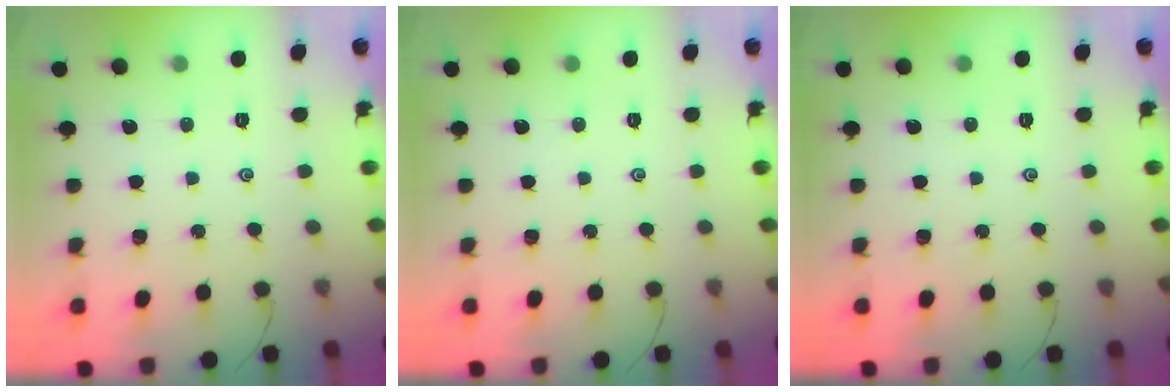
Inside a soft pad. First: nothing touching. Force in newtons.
{"total": 0.0}
{"total": 0.0}